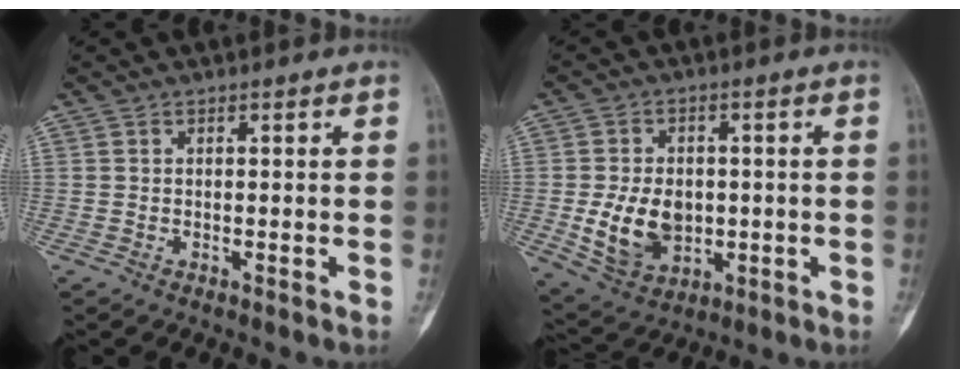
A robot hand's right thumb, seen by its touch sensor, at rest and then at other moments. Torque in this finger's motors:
{"motor_torque": [1.20, 1.05, 0.82, -0.74, 0.28]}